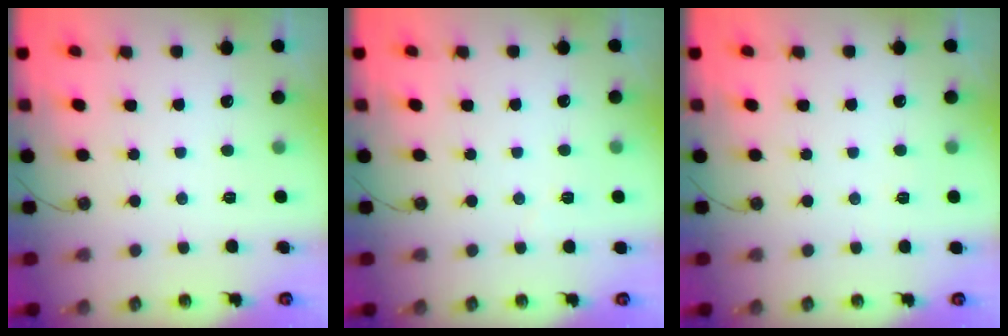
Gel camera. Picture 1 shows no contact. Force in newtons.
{"total": 2.2, "press": 2.2, "slide": 0.7}
{"total": 2.6, "press": 1.3, "slide": 2.2}